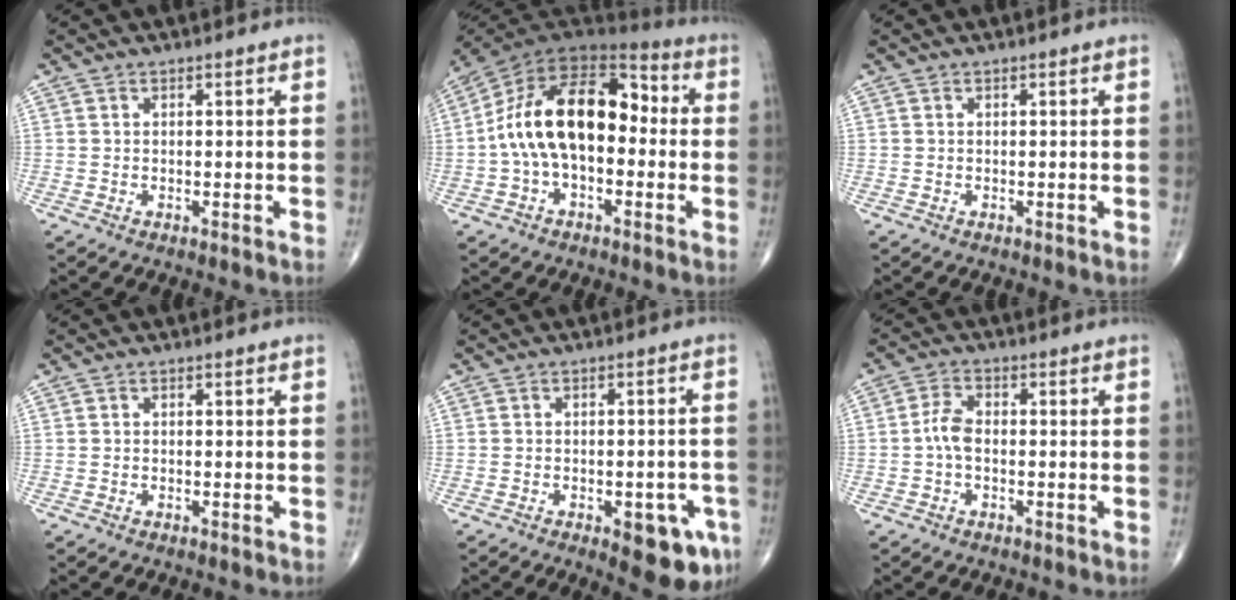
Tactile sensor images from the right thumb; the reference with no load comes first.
{"total": 19.5, "force": [-0.4, 11.2, 15.9], "torque": [-0.262, 0.052, -0.017]}
{"total": 0.0}
{"total": 0.0}
{"total": 9.8, "force": [-4.4, 4.0, 7.7], "torque": [-0.072, 0.016, -0.046]}
{"total": 3.8, "force": [-0.7, 2.2, 3.1], "torque": [-0.062, 0.013, -0.021]}